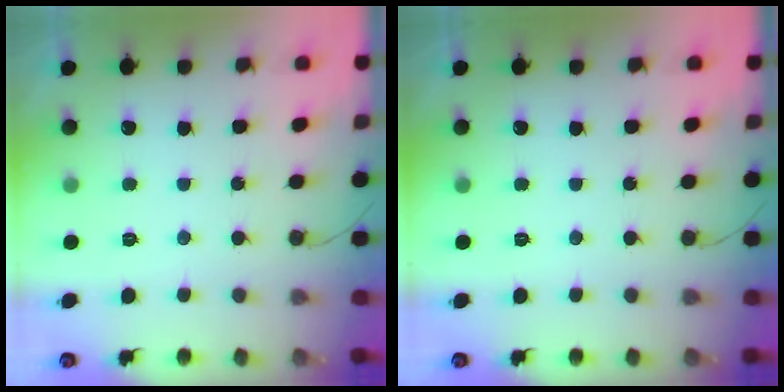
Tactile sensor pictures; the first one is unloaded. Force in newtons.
{"total": 0.0}